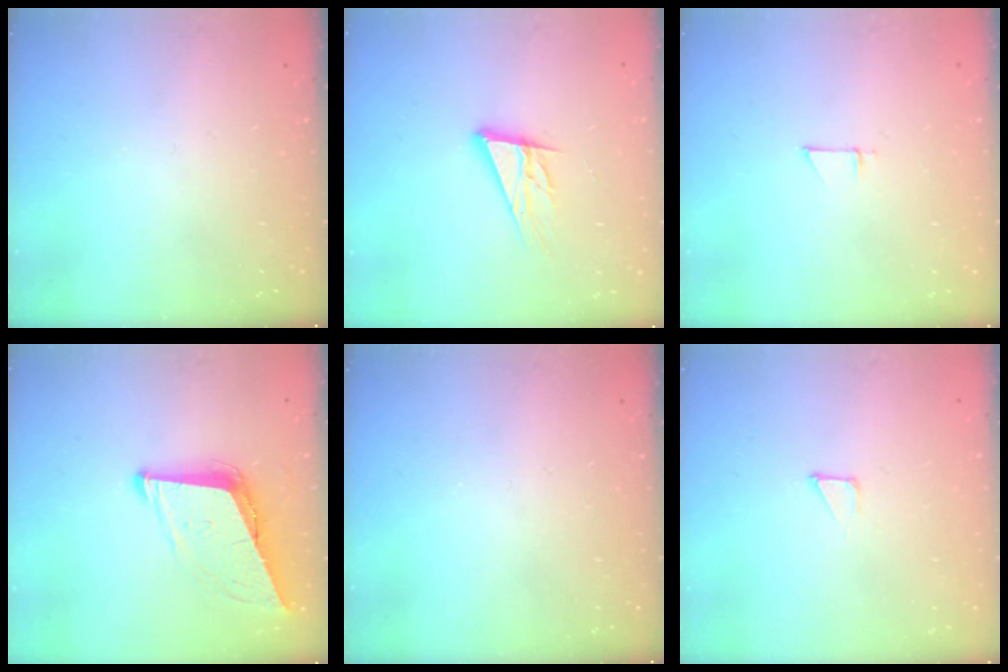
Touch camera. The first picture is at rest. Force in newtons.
{"total": 13.6, "press": 13.1, "slide": 3.6}
{"total": 3.5, "press": 3.4, "slide": 0.4}
{"total": 9.3, "press": 9.0, "slide": 2.3}
{"total": 0.0}
{"total": 1.2, "press": 1.2, "slide": 0.0}